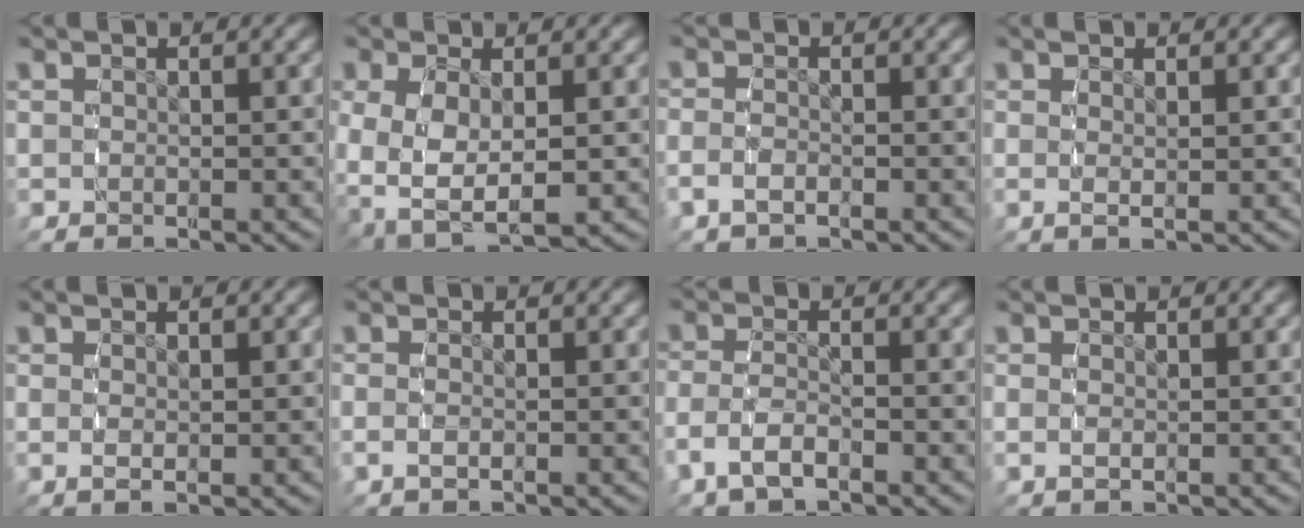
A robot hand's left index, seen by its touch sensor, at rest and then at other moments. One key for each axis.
{"total": 8.6, "fx": -2.6, "fy": 6.2, "fz": 5.4, "tx": -0.133, "ty": -0.053, "tz": -0.019}
{"total": 1.9, "fx": -1.1, "fy": 0.9, "fz": 1.2, "tx": -0.032, "ty": -0.008, "tz": -0.015}
{"total": 1.6, "fx": -0.1, "fy": -1.4, "fz": 0.9, "tx": -0.012, "ty": -0.019, "tz": 0.014}
{"total": 1.1, "fx": -0.2, "fy": 0.2, "fz": 1.1, "tx": -0.026, "ty": -0.009, "tz": 0.004}
{"total": 1.3, "fx": -0.7, "fy": 0.5, "fz": 1.1, "tx": -0.027, "ty": -0.009, "tz": -0.007}
{"total": 3.3, "fx": -1.8, "fy": 1.7, "fz": 2.1, "tx": -0.055, "ty": -0.017, "tz": -0.023}
{"total": 1.0, "fx": -0.3, "fy": 0.4, "fz": 0.9, "tx": -0.022, "ty": -0.010, "tz": 0.002}